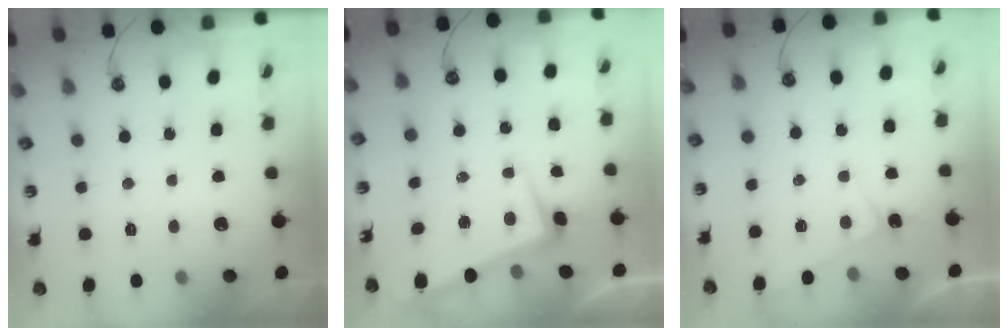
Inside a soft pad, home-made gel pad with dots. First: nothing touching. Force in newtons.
{"total": 2.4, "press": 1.6, "slide": 1.8}
{"total": 5.1, "press": 5.1, "slide": 0.3}